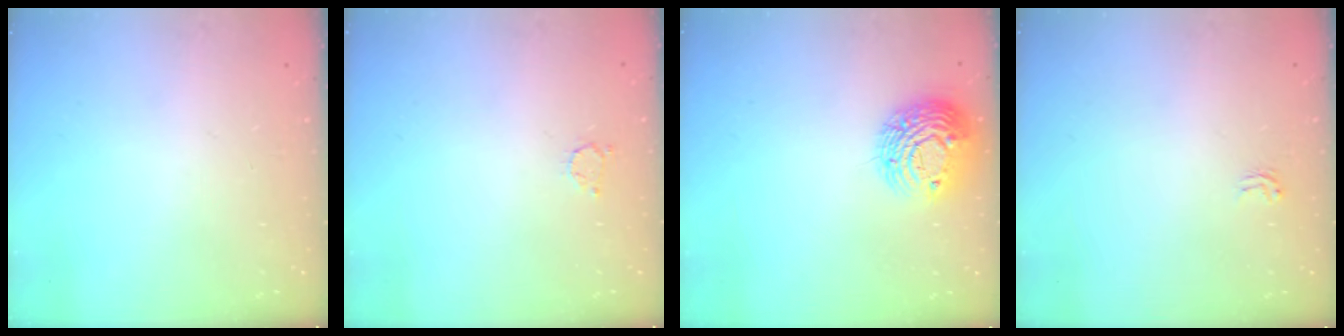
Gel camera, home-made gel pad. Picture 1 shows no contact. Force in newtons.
{"total": 2.5, "press": 2.5, "slide": 0.4}
{"total": 11.1, "press": 11.1, "slide": 0.9}
{"total": 1.9, "press": 1.9, "slide": 0.1}